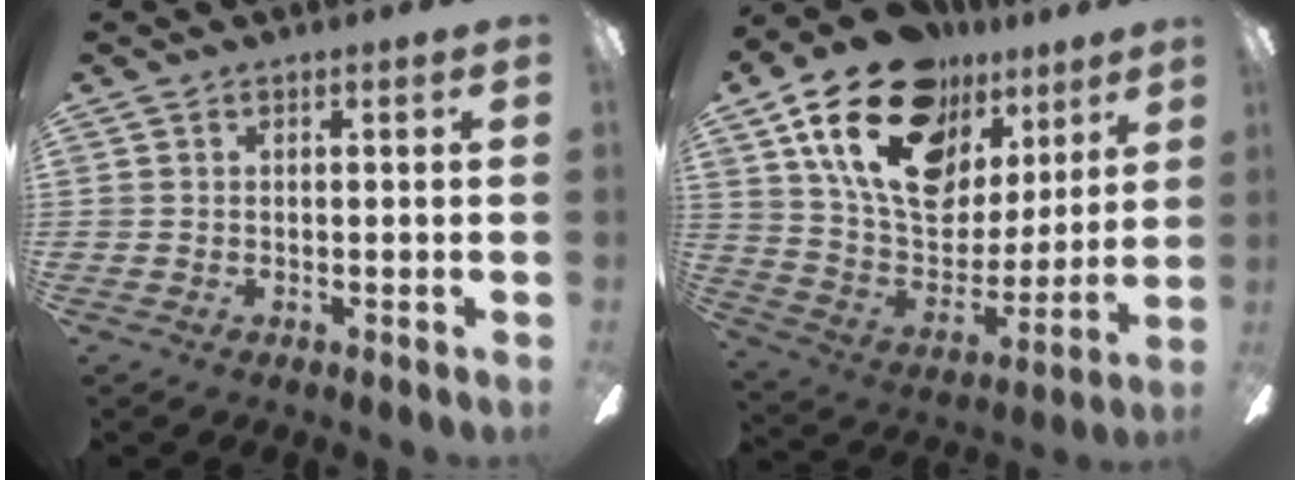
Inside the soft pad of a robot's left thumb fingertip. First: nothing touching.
{"total": 24.5, "force": [14.2, 14.3, 13.9], "torque": [-0.253, -0.072, 0.258]}